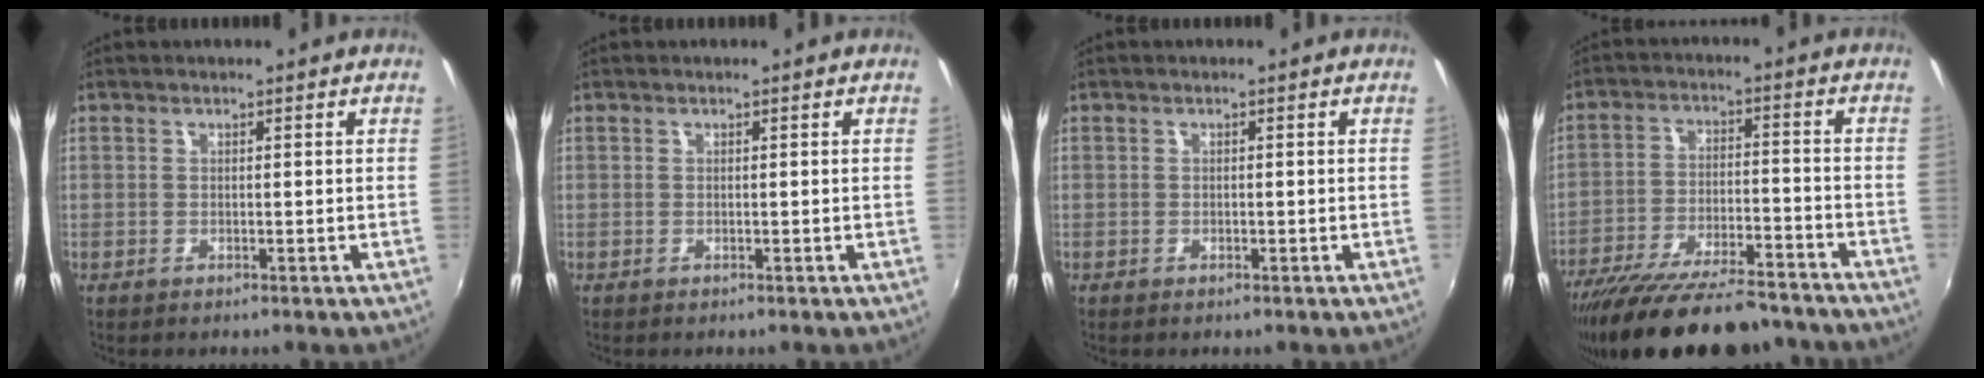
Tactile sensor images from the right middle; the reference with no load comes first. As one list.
[{"total": 0.0}, {"total": 0.0}, {"total": 22.5, "force": [-19.2, 5.2, 10.5], "torque": [-0.199, -0.038, -0.286]}]